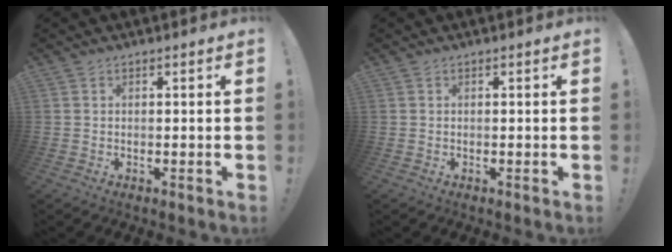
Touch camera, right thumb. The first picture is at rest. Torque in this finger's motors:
{"motor_torque": [0.00, 0.00, 0.00, 0.00, 0.00]}